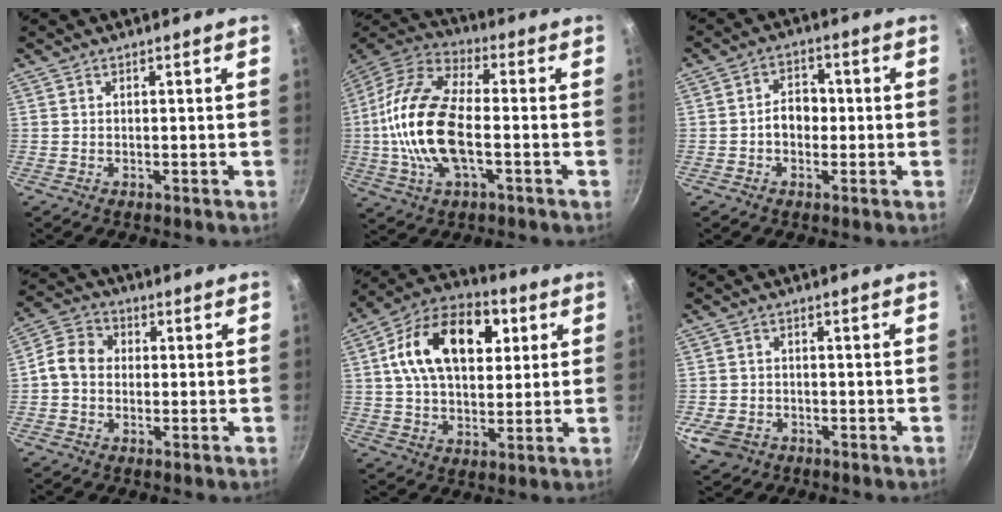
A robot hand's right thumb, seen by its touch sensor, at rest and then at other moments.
{"total": 19.0, "force": [-2.1, 8.8, 16.7], "torque": [-0.359, 0.024, -0.042]}
{"total": 7.4, "force": [-0.3, 5.6, 4.8], "torque": [-0.048, 0.020, -0.012]}
{"total": 7.1, "force": [-0.3, 5.9, 3.9], "torque": [-0.061, 0.025, -0.017]}
{"total": 19.7, "force": [5.3, 12.1, 14.6], "torque": [-0.222, 0.011, 0.082]}
{"total": 5.9, "force": [-2.6, 4.7, 2.5], "torque": [-0.056, 0.011, -0.035]}